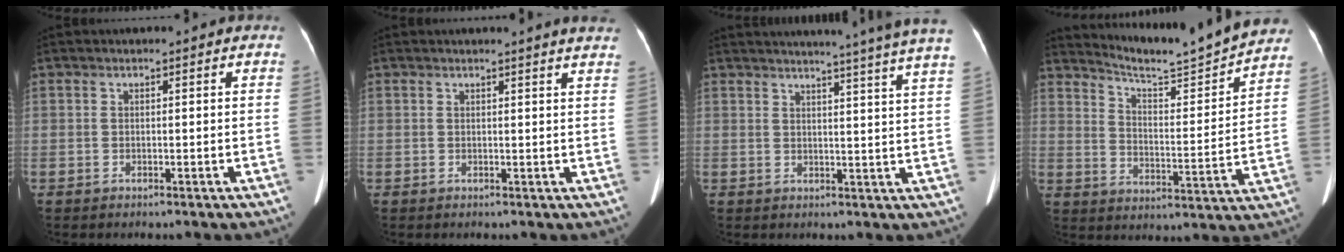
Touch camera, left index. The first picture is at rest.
{"total": 6.0, "force": [5.6, -0.4, 2.1], "torque": [-0.024, -0.001, 0.041]}
{"total": 19.7, "force": [17.6, -1.9, 8.7], "torque": [-0.130, -0.050, 0.203]}
{"total": 16.1, "force": [15.6, -0.6, 4.2], "torque": [-0.081, -0.038, 0.221]}